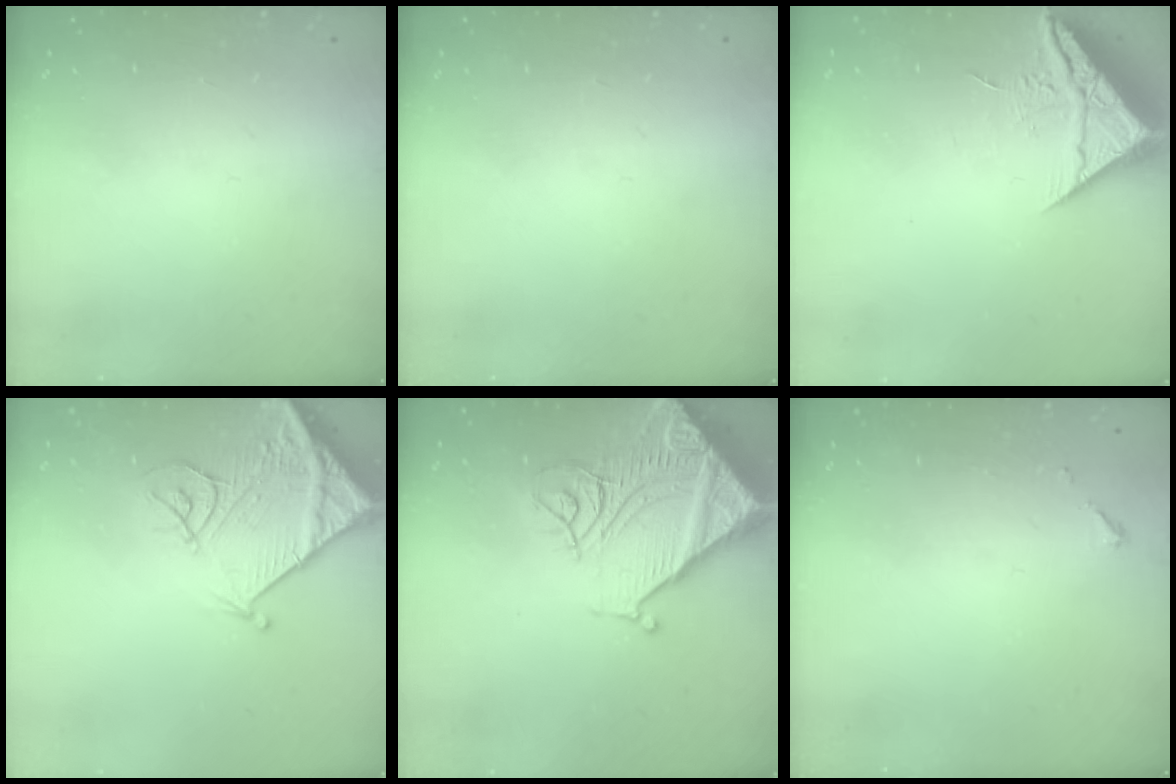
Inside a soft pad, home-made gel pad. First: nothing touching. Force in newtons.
{"total": 0.0}
{"total": 9.7, "press": 9.6, "slide": 0.8}
{"total": 16.0, "press": 15.9, "slide": 1.8}
{"total": 23.6, "press": 23.4, "slide": 3.0}
{"total": 2.6, "press": 2.6, "slide": 0.3}